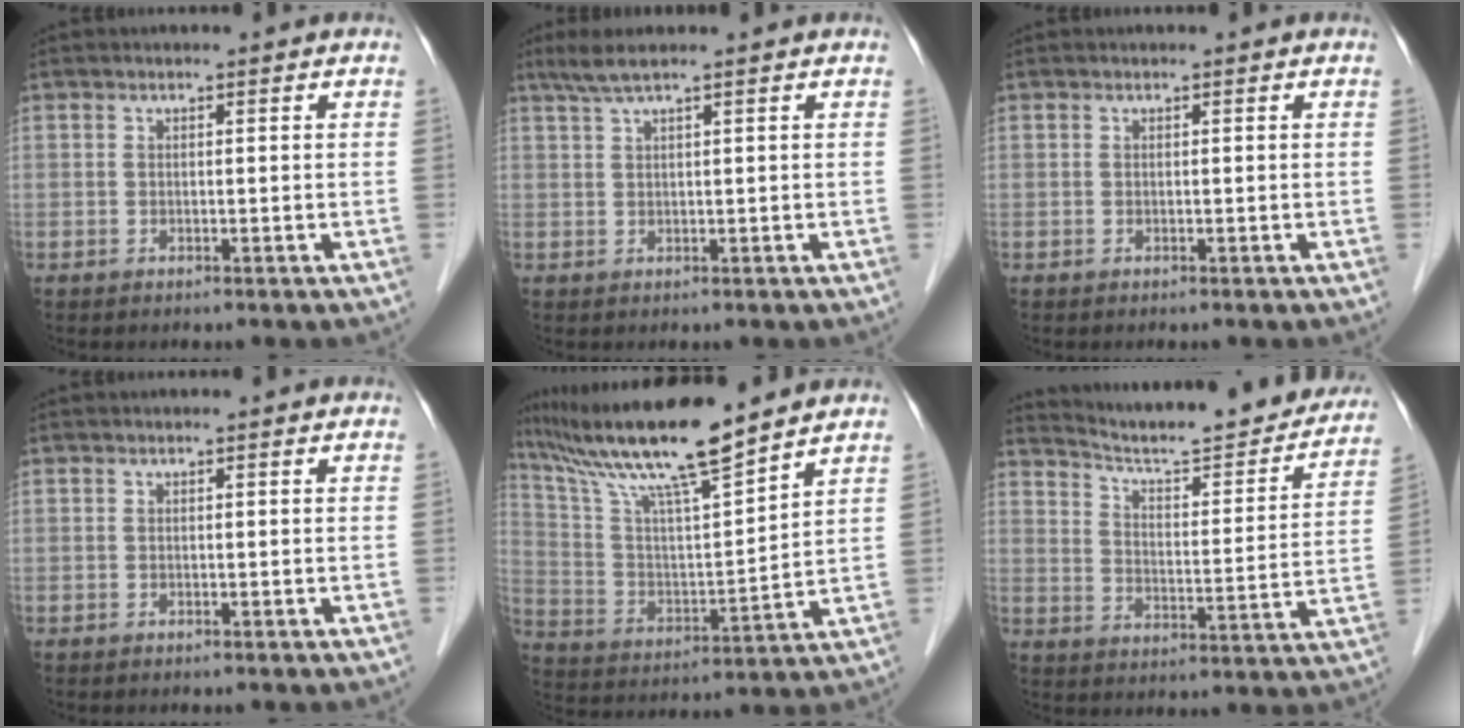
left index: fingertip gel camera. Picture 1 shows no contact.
{"total": 3.2, "force": [2.3, -0.3, 2.2], "torque": [-0.056, 0.013, 0.051]}
{"total": 0.0}
{"total": 0.0}
{"total": 16.3, "force": [13.5, -0.1, 9.0], "torque": [-0.171, 0.009, 0.250]}
{"total": 22.1, "force": [20.4, 2.4, 8.0], "torque": [-0.118, -0.042, 0.270]}